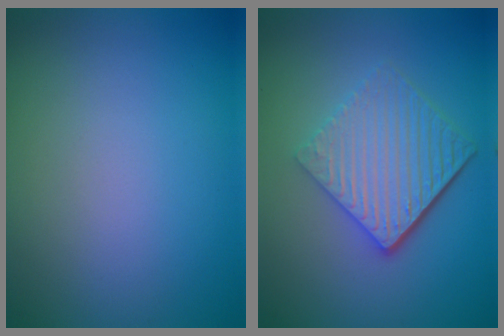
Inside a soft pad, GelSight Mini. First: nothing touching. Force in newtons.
{"total": 6.2, "press": 4.2, "slide": 4.5}